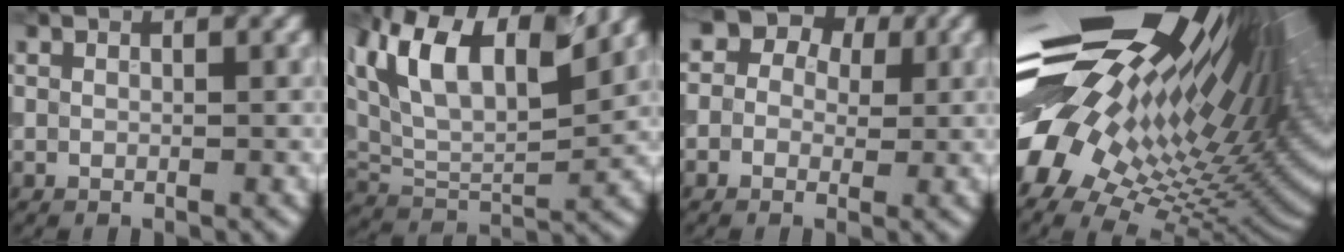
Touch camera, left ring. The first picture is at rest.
{"total": 12.3, "force": [6.8, 5.3, 8.8], "torque": [-0.165, 0.024, 0.116]}
{"total": 7.1, "force": [2.5, 5.7, 3.4], "torque": [-0.023, 0.037, -0.017]}
{"total": 18.8, "force": [6.2, 9.3, 15.1], "torque": [-0.265, 0.026, 0.127]}